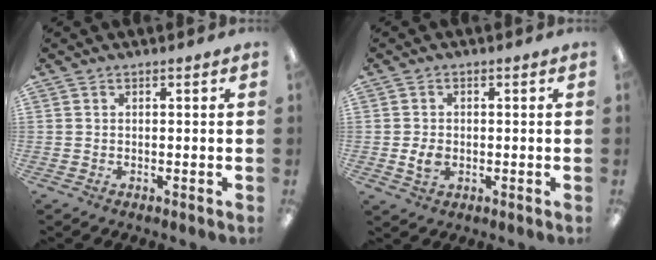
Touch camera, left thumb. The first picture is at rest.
{"total": 3.6, "force": [-0.5, 2.7, 2.3], "torque": [-0.039, 0.000, -0.011]}